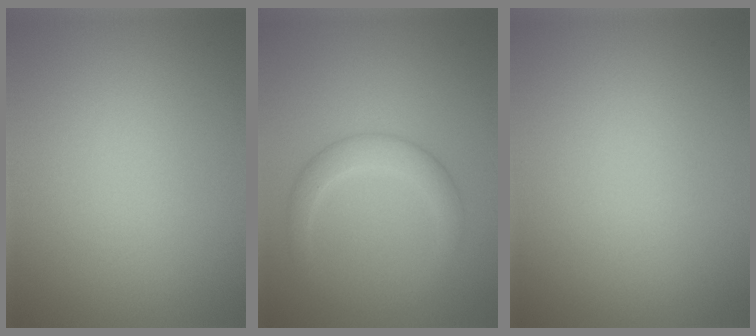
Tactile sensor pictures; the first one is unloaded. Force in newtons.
{"total": 2.6, "press": 2.6, "slide": 0.1}
{"total": 0.0}